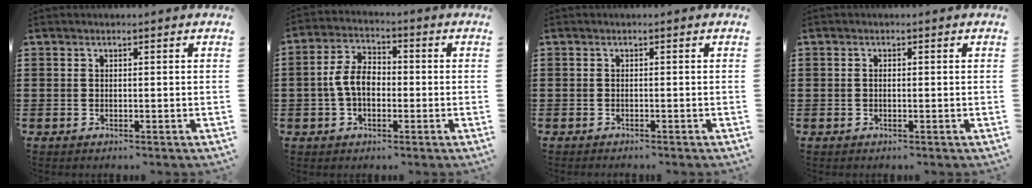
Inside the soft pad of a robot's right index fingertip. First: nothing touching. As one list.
[{"total": 6.2, "force": [-0.9, 3.8, 4.9], "torque": [-0.118, 0.002, -0.024]}, {"total": 0.6, "force": [-0.6, -0.1, 0.0], "torque": [-0.001, -0.004, -0.011]}, {"total": 0.6, "force": [-0.1, 0.3, 0.5], "torque": [-0.011, -0.002, -0.002]}]